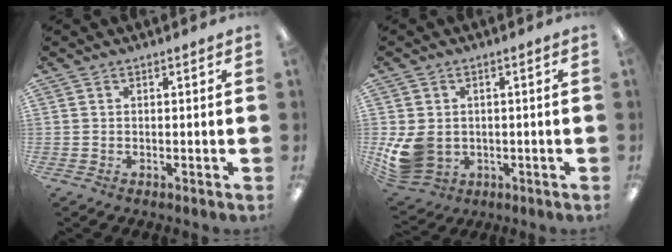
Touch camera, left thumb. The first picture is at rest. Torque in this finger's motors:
{"motor_torque": [-0.43, 1.21, 0.61, -0.62, 0.08]}